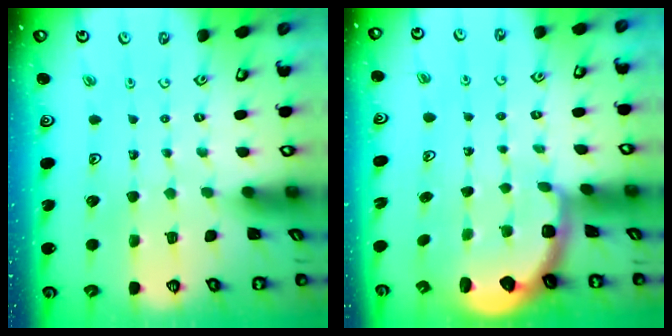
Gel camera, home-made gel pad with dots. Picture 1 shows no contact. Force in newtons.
{"total": 2.6, "press": 2.0, "slide": 1.7}